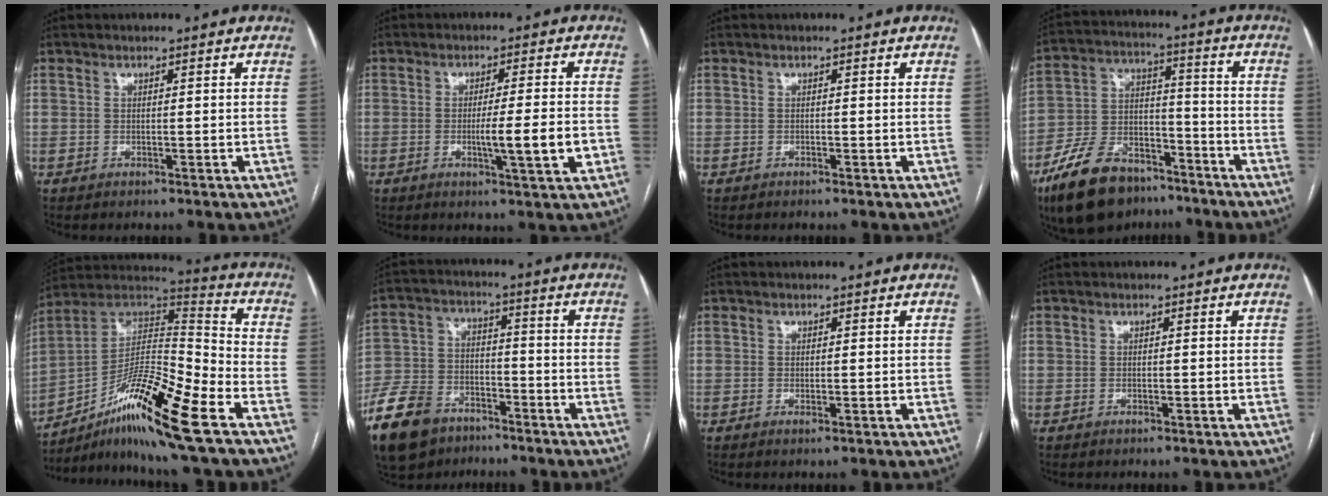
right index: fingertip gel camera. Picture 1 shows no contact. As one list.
[{"total": 6.9, "force": [-1.7, -0.1, 6.7], "torque": [-0.105, -0.009, -0.024]}, {"total": 0.0}, {"total": 15.8, "force": [-11.2, 7.9, 7.9], "torque": [-0.161, 0.015, -0.196]}, {"total": 18.4, "force": [-9.9, 0.9, 15.5], "torque": [-0.294, 0.006, -0.170]}, {"total": 13.8, "force": [-9.2, 8.2, 6.2], "torque": [-0.146, -0.002, -0.166]}, {"total": 0.6, "force": [-0.3, 0.1, 0.5], "torque": [-0.008, -0.002, -0.003]}, {"total": 0.0}]